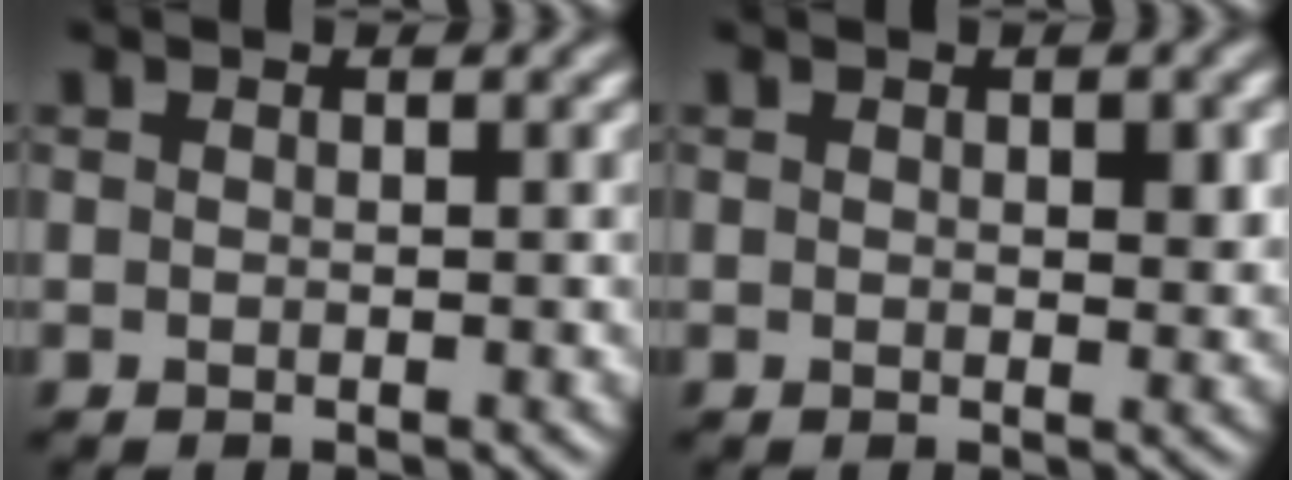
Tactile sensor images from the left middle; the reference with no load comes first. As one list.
[{"total": 2.1, "force": [0.6, 0.7, 1.9], "torque": [-0.024, -0.002, 0.013]}]